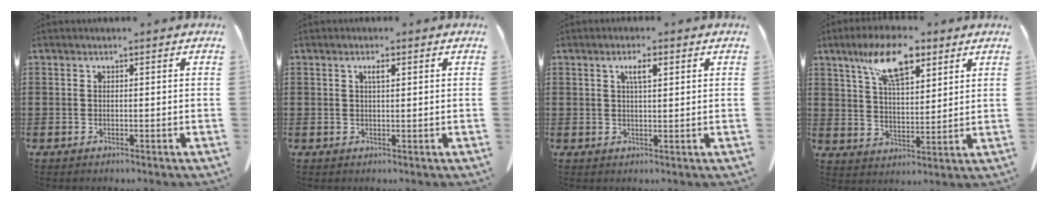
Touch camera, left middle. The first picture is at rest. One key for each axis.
{"total": 1.6, "fx": 0.6, "fy": 0.4, "fz": 1.5, "tx": -0.030, "ty": 0.003, "tz": 0.009}
{"total": 2.9, "fx": 1.2, "fy": 0.8, "fz": 2.5, "tx": -0.044, "ty": 0.003, "tz": 0.016}
{"total": 10.9, "fx": 6.9, "fy": 4.1, "fz": 7.4, "tx": -0.144, "ty": -0.008, "tz": 0.121}